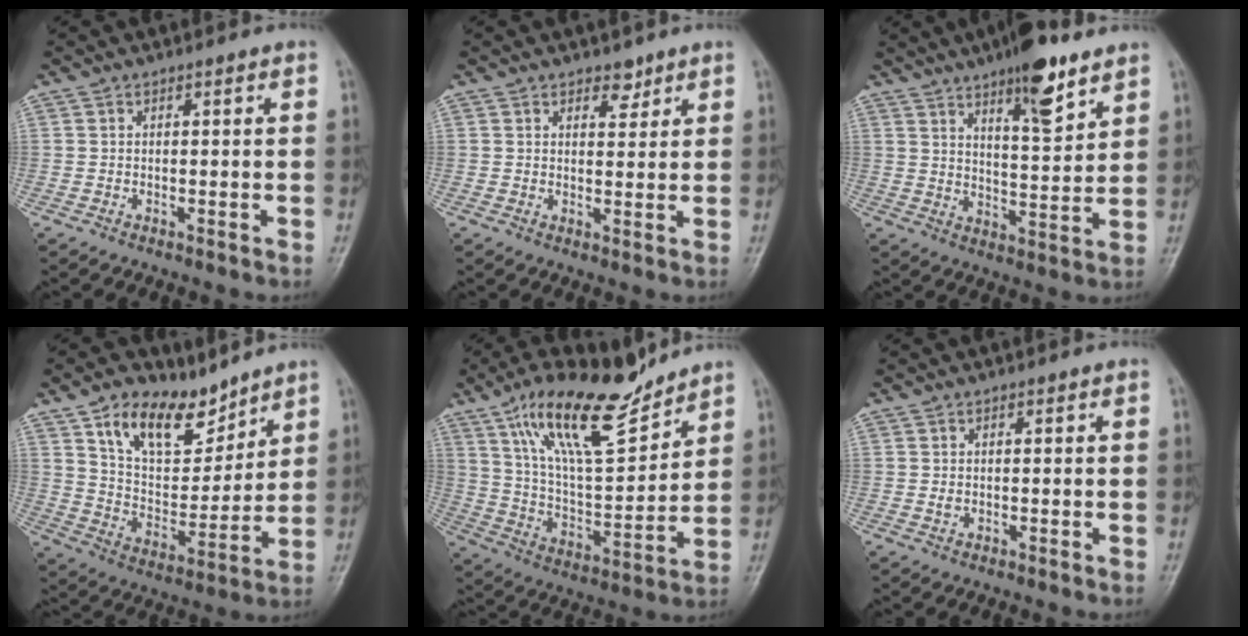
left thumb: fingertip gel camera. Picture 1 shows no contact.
{"total": 2.9, "force": [2.1, 1.7, 1.2], "torque": [0.001, -0.013, 0.032]}
{"total": 12.2, "force": [7.9, 3.5, 8.6], "torque": [-0.111, -0.045, 0.124]}
{"total": 14.7, "force": [9.9, 7.9, 7.4], "torque": [-0.088, -0.060, 0.185]}
{"total": 18.9, "force": [13.6, 5.8, 11.7], "torque": [-0.168, -0.068, 0.246]}
{"total": 0.8, "force": [0.1, 0.6, 0.5], "torque": [-0.008, 0.000, 0.002]}